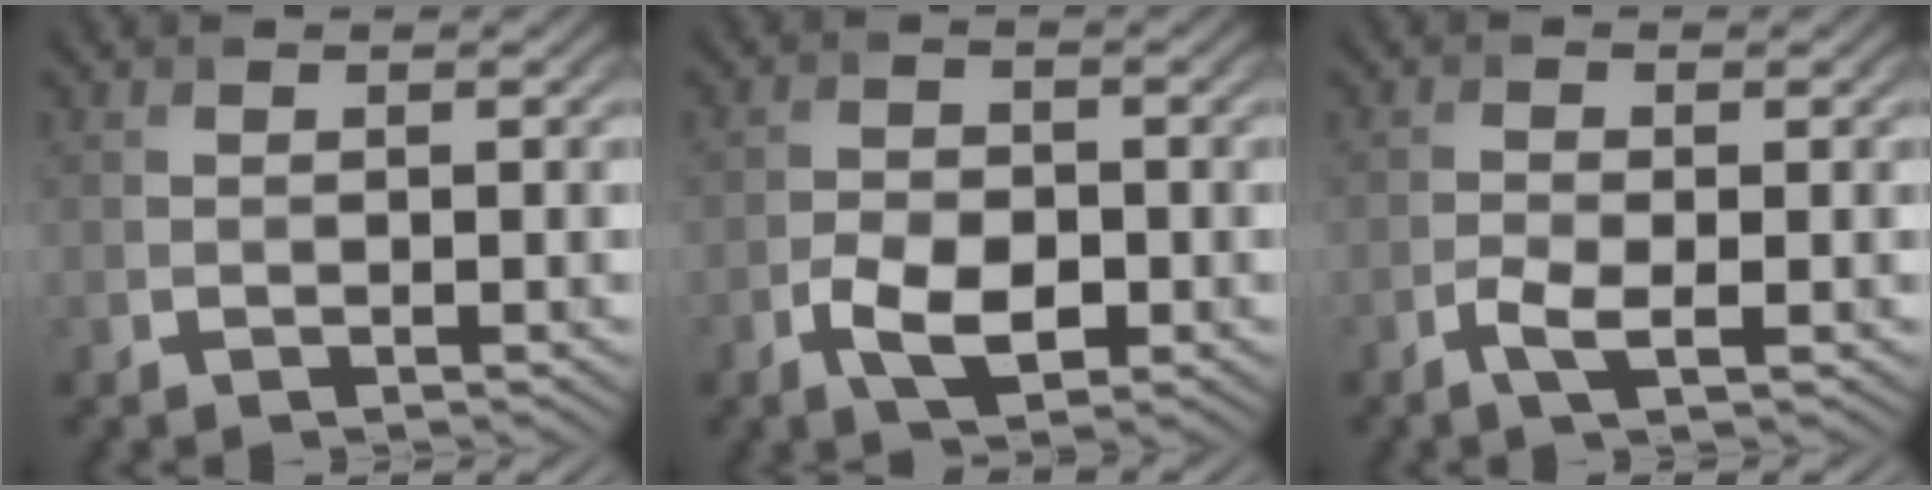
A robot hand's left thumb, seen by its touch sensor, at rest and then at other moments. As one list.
[{"total": 5.1, "force": [-2.2, 2.9, 3.6], "torque": [-0.070, -0.004, -0.044]}, {"total": 2.3, "force": [-1.1, 0.6, 1.9], "torque": [-0.046, 0.000, -0.027]}]